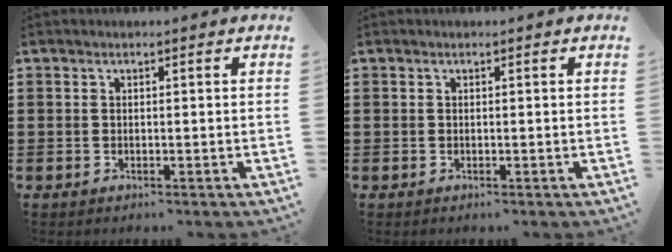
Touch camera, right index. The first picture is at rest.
{"total": 0.0}